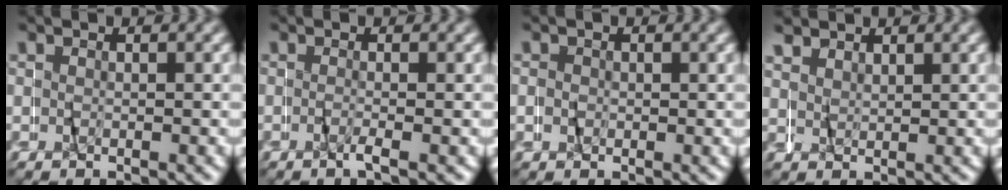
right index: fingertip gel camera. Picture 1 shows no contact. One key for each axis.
{"total": 1.2, "fx": -0.9, "fy": -0.4, "fz": 0.6, "tx": -0.022, "ty": -0.003, "tz": -0.015}
{"total": 1.7, "fx": 0.3, "fy": 1.5, "fz": 0.5, "tx": -0.010, "ty": 0.000, "tz": 0.002}
{"total": 1.5, "fx": 1.5, "fy": 0.3, "fz": -0.2, "tx": -0.008, "ty": -0.002, "tz": 0.029}